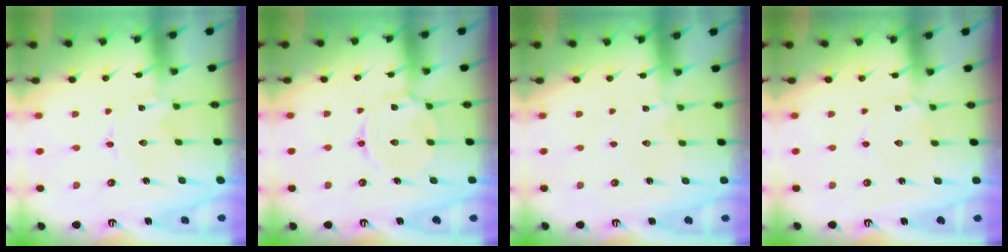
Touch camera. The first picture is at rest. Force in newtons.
{"total": 7.4, "press": 7.4, "slide": 0.6}
{"total": 2.5, "press": 2.5, "slide": 0.4}
{"total": 2.8, "press": 2.8, "slide": 0.3}